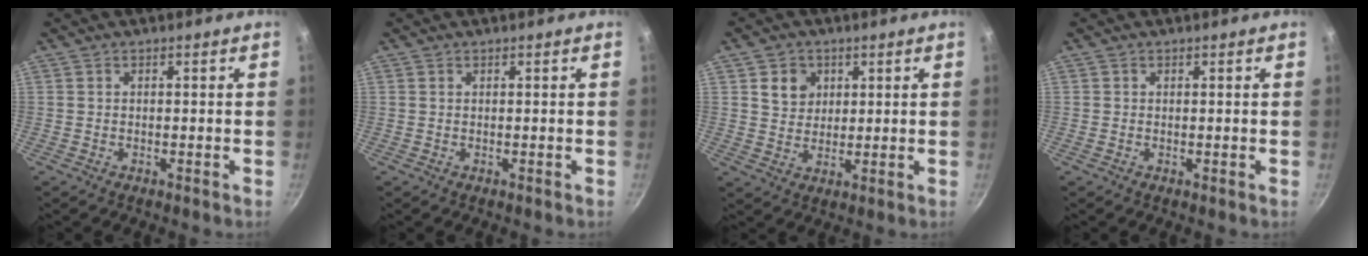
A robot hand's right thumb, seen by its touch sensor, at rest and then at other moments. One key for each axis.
{"total": 0.0}
{"total": 5.8, "fx": 2.0, "fy": 4.9, "fz": 2.3, "tx": -0.011, "ty": -0.003, "tz": 0.037}
{"total": 0.0}